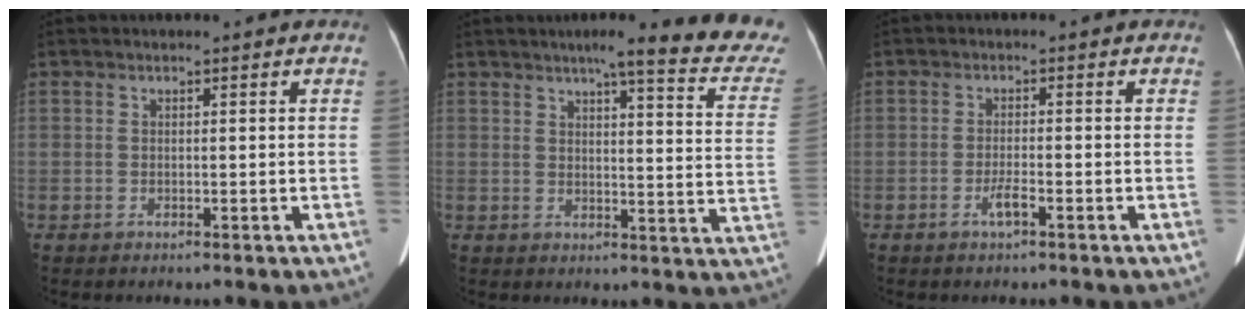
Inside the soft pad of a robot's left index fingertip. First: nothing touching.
{"total": 18.3, "force": [15.7, 1.2, 9.4], "torque": [-0.100, -0.044, 0.167]}
{"total": 2.1, "force": [-1.2, 0.2, 1.7], "torque": [-0.033, 0.000, -0.026]}